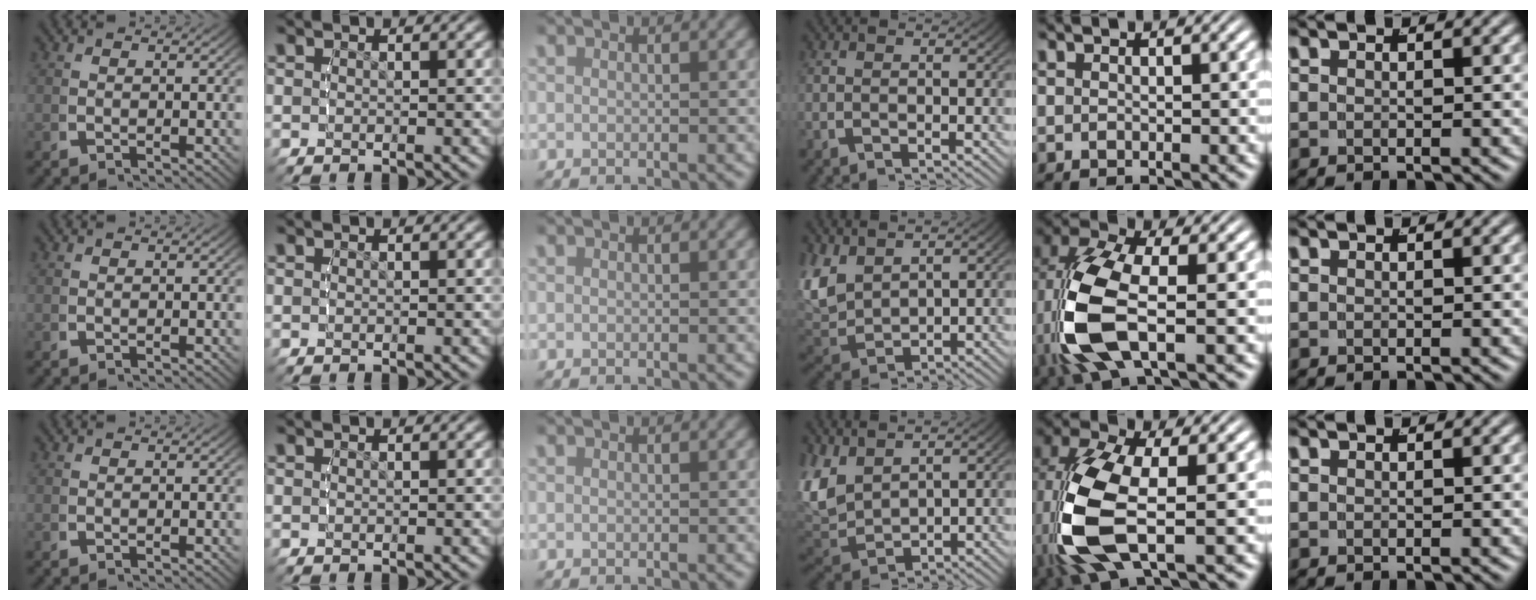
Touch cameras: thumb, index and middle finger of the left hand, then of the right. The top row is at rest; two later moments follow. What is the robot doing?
{"motion": "lift_and_place", "object": "pen"}